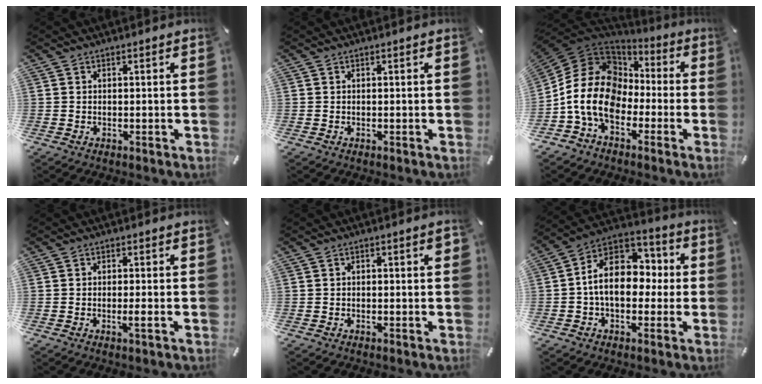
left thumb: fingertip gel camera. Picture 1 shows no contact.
{"total": 0.0}
{"total": 16.2, "force": [-4.0, 12.7, 9.2], "torque": [-0.217, 0.022, -0.077]}
{"total": 2.1, "force": [-0.5, 0.2, 2.0], "torque": [-0.034, -0.004, -0.009]}
{"total": 1.5, "force": [0.0, 0.6, 1.4], "torque": [-0.026, 0.002, -0.002]}
{"total": 14.6, "force": [-0.3, 10.6, 10.0], "torque": [-0.176, 0.004, -0.006]}